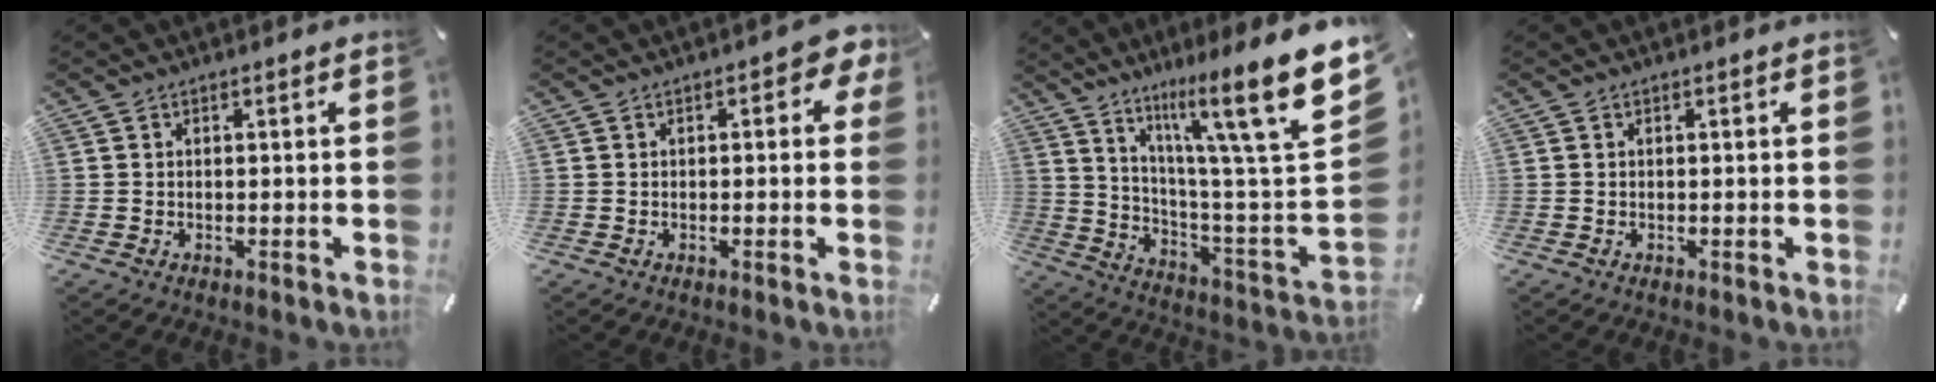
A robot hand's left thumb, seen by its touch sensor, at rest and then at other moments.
{"total": 3.0, "force": [0.4, 1.7, 2.5], "torque": [-0.033, 0.003, 0.003]}
{"total": 20.4, "force": [12.5, 3.2, 15.8], "torque": [-0.232, -0.096, 0.188]}
{"total": 0.0}